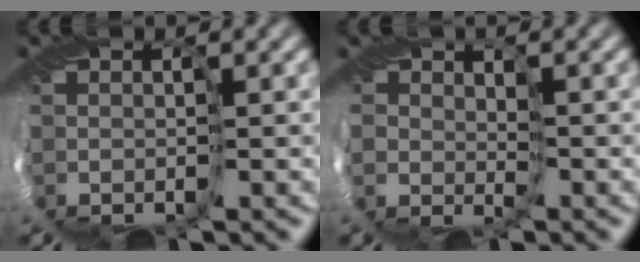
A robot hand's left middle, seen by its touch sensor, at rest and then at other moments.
{"total": 1.5, "force": [1.0, 0.2, -1.1], "torque": [0.010, -0.002, 0.024]}